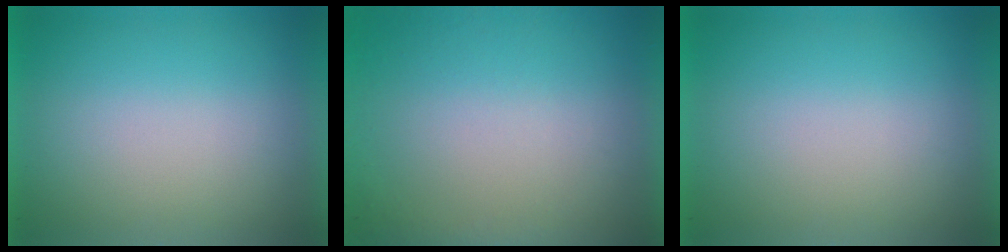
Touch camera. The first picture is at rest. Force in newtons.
{"total": 6.9}
{"total": 0.0}